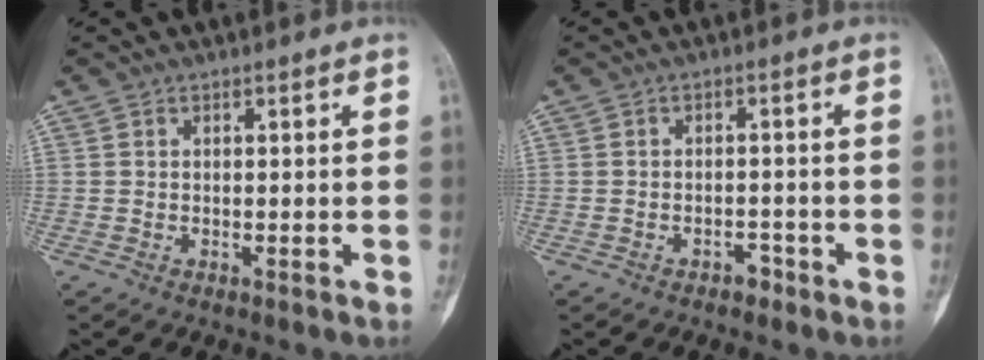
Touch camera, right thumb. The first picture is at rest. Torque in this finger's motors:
{"motor_torque": [0.70, -0.42, 0.21, -0.38, 0.05]}